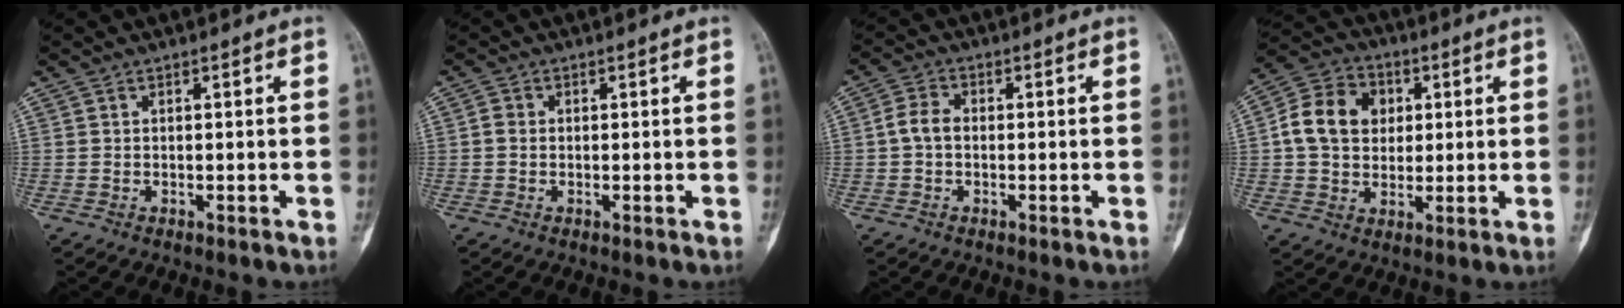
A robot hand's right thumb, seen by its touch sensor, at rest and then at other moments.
{"total": 1.4, "force": [-0.1, 1.2, 0.7], "torque": [-0.006, 0.003, -0.003]}
{"total": 3.8, "force": [-0.4, 2.6, 2.8], "torque": [-0.052, 0.012, -0.015]}
{"total": 12.2, "force": [1.8, 9.8, 7.0], "torque": [-0.095, 0.011, 0.023]}